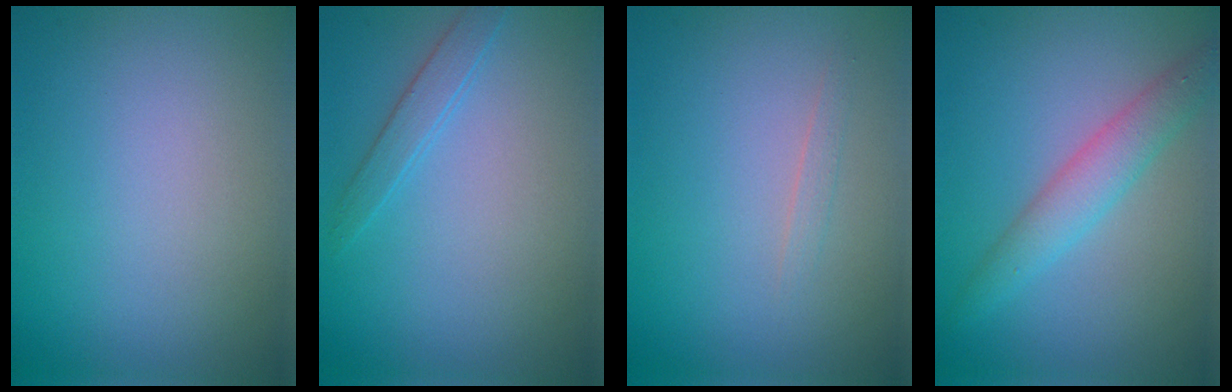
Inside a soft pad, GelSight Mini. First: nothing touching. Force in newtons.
{"total": 1.6, "press": 1.6, "slide": 0.0}
{"total": 0.7, "press": 0.7, "slide": 0.1}
{"total": 3.3, "press": 3.3, "slide": 0.0}